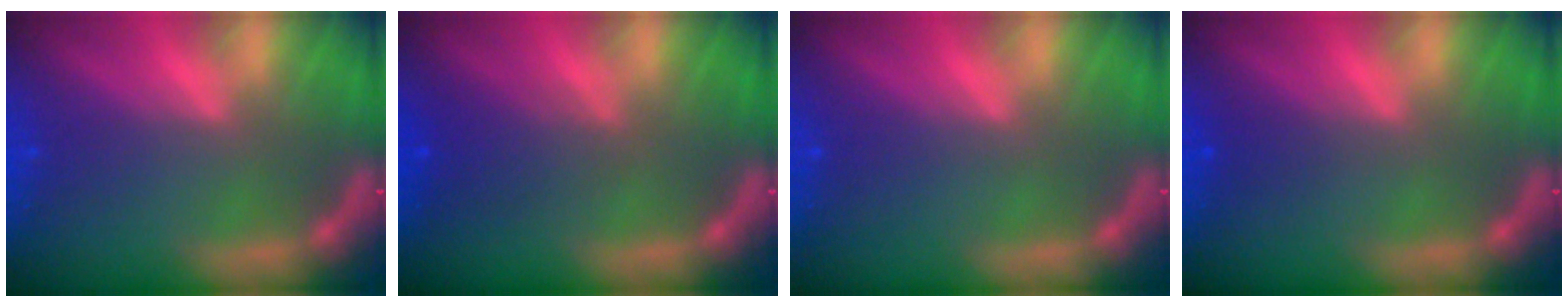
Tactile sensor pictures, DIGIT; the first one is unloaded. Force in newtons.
{"total": 3.0}
{"total": 0.0}
{"total": 1.0}